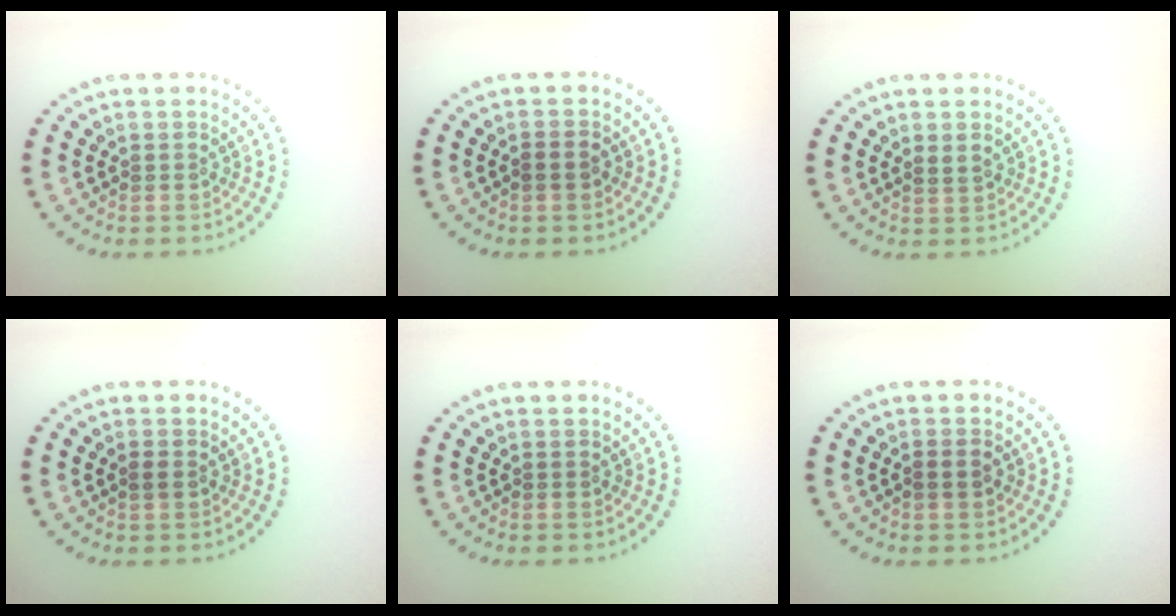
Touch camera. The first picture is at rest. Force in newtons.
{"total": 1.3, "press": 1.2, "slide": 0.4}
{"total": 0.8, "press": 0.8, "slide": 0.2}
{"total": 0.7, "press": 0.7, "slide": 0.1}
{"total": 0.0}
{"total": 1.2, "press": 1.1, "slide": 0.4}